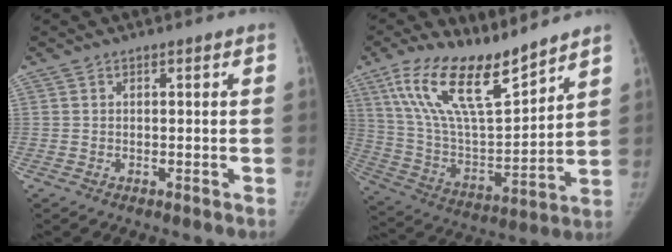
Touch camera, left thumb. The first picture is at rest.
{"total": 18.8, "force": [13.5, 5.5, 11.8], "torque": [-0.189, -0.065, 0.260]}